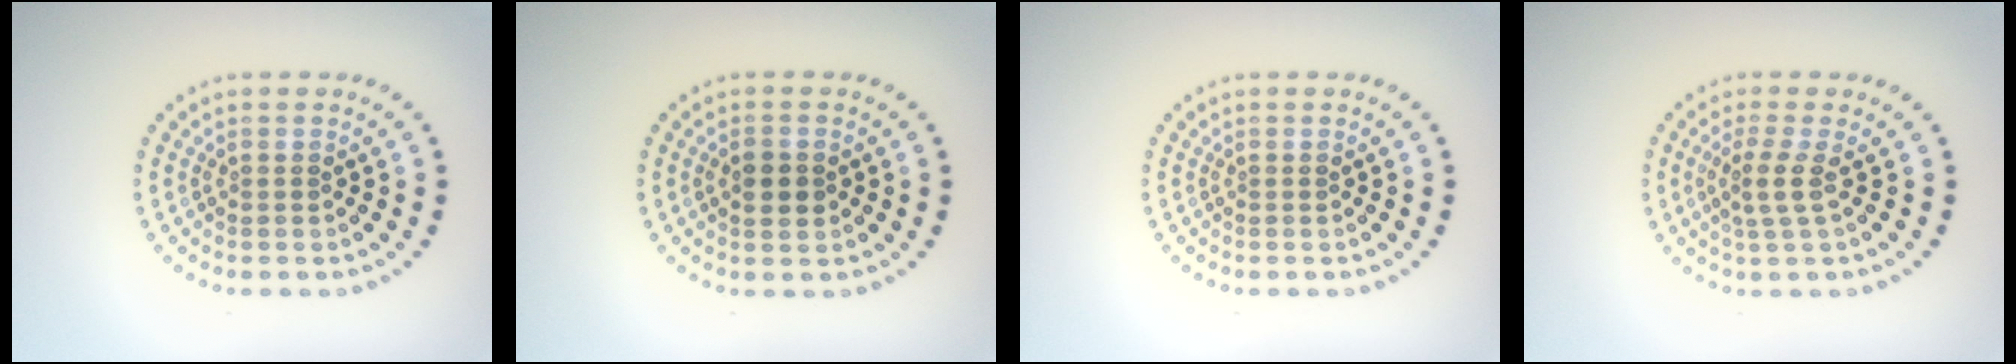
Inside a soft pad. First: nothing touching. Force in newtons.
{"total": 2.1, "press": 2.0, "slide": 0.1}
{"total": 0.0}
{"total": 2.1, "press": 1.6, "slide": 1.4}